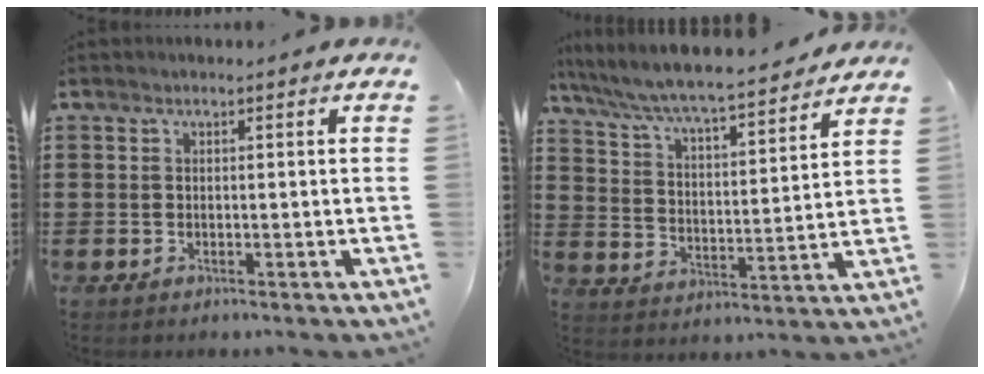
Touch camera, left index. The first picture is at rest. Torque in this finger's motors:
{"motor_torque": [0.71, -1.23, 0.89, 0.21]}